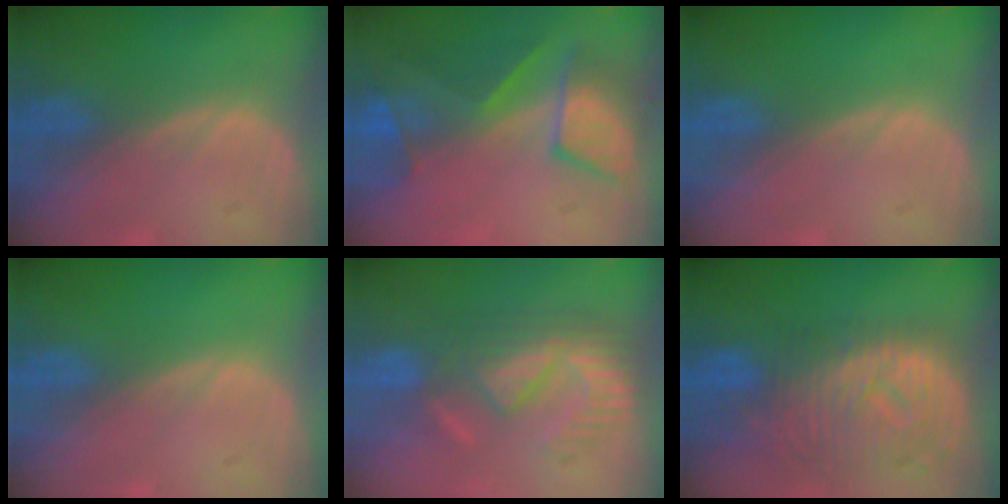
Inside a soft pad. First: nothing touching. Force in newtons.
{"total": 8.7, "press": 8.2, "slide": 2.8}
{"total": 0.0}
{"total": 0.0}
{"total": 8.3, "press": 7.7, "slide": 3.1}
{"total": 11.2, "press": 9.8, "slide": 5.4}